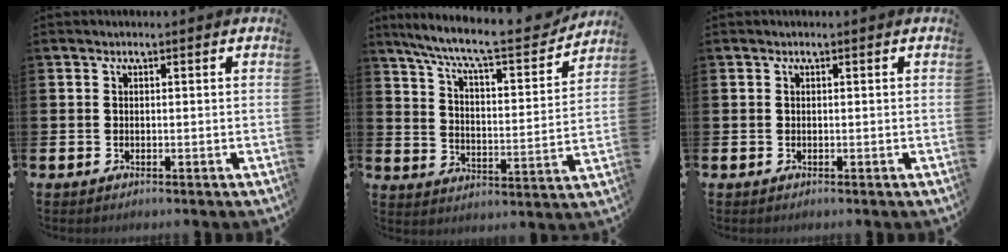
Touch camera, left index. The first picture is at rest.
{"total": 9.5, "force": [8.4, 1.3, 4.2], "torque": [-0.110, -0.054, 0.140]}
{"total": 0.0}